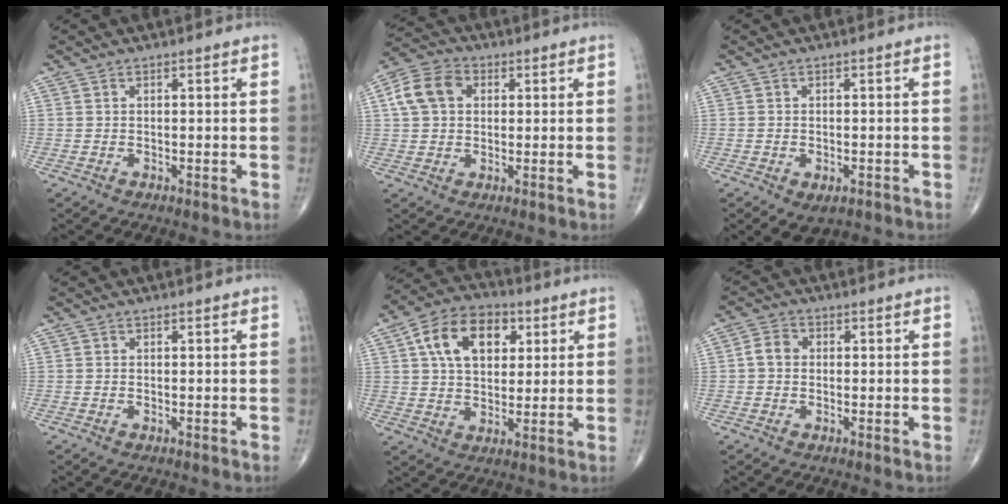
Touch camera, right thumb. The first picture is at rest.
{"total": 8.6, "force": [2.0, 6.5, 5.3], "torque": [-0.095, 0.016, 0.029]}
{"total": 4.0, "force": [-2.1, 2.3, 2.6], "torque": [-0.035, 0.005, -0.025]}
{"total": 0.0}
{"total": 13.9, "force": [4.5, 9.1, 9.5], "torque": [-0.131, 0.003, 0.070]}
{"total": 3.3, "force": [0.0, 2.7, 1.9], "torque": [-0.029, 0.011, -0.007]}